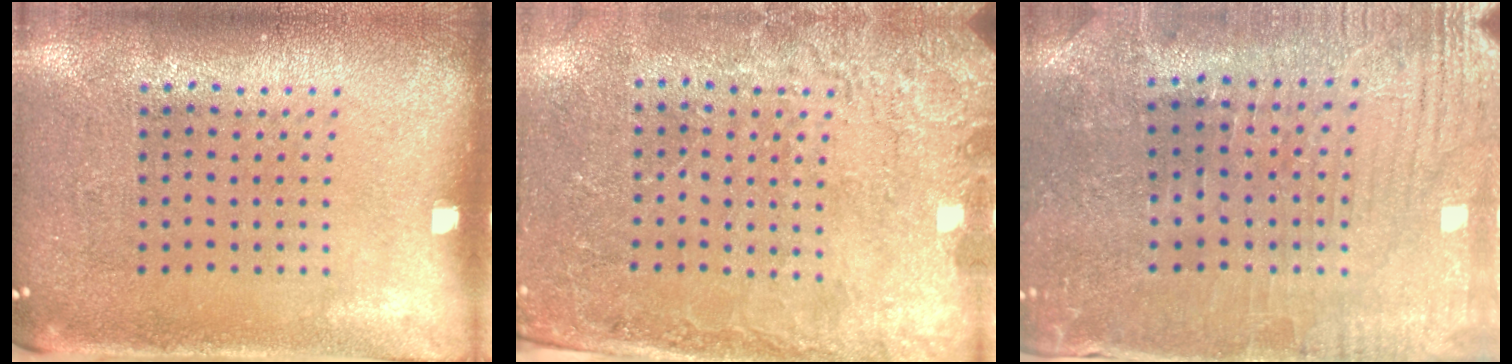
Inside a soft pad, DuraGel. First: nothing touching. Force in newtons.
{"total": 2.4, "press": 2.4, "slide": 0.6}
{"total": 1.3, "press": 1.2, "slide": 0.4}